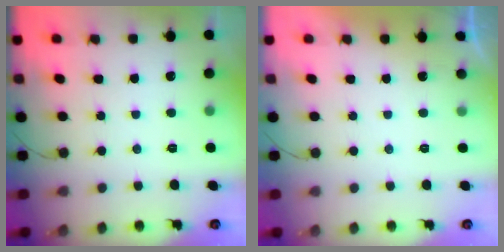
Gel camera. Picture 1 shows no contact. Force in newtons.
{"total": 0.8, "press": 0.8, "slide": 0.1}